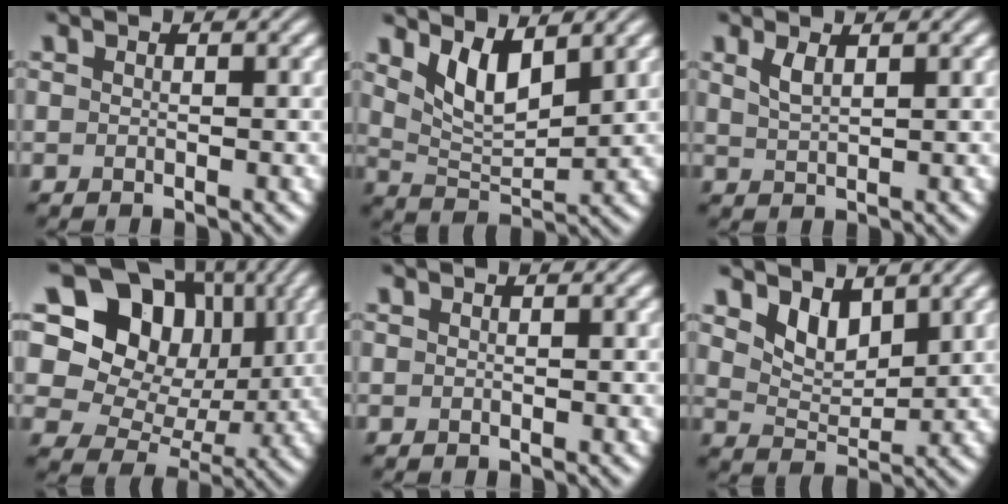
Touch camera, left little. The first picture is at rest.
{"total": 5.0, "force": [2.6, 2.2, 3.7], "torque": [-0.080, -0.013, 0.052]}
{"total": 1.7, "force": [1.0, 0.6, 1.2], "torque": [-0.029, 0.001, 0.023]}
{"total": 13.8, "force": [5.2, 10.5, 7.3], "torque": [-0.137, 0.044, 0.078]}
{"total": 0.0}
{"total": 3.3, "force": [2.2, 1.8, 1.8], "torque": [-0.043, -0.013, 0.039]}